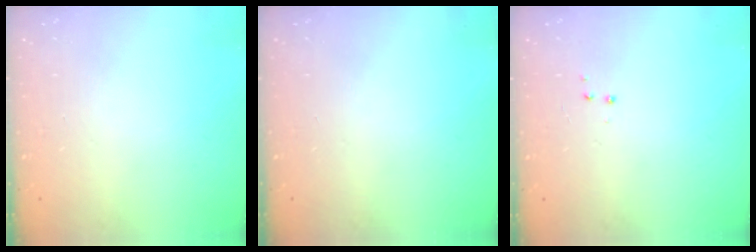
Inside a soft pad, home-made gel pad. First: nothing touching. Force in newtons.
{"total": 0.0}
{"total": 2.9, "press": 2.8, "slide": 0.4}